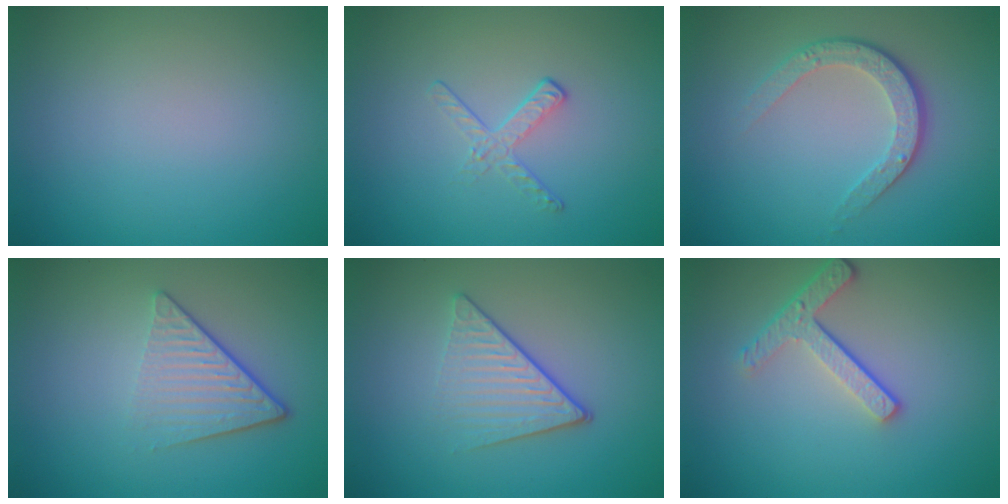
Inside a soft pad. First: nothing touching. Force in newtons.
{"total": 1.7, "press": 0.7, "slide": 1.5}
{"total": 3.5, "press": 2.5, "slide": 2.4}
{"total": 4.6, "press": 2.9, "slide": 3.6}
{"total": 4.2, "press": 2.9, "slide": 3.0}
{"total": 3.4, "press": 2.5, "slide": 2.3}